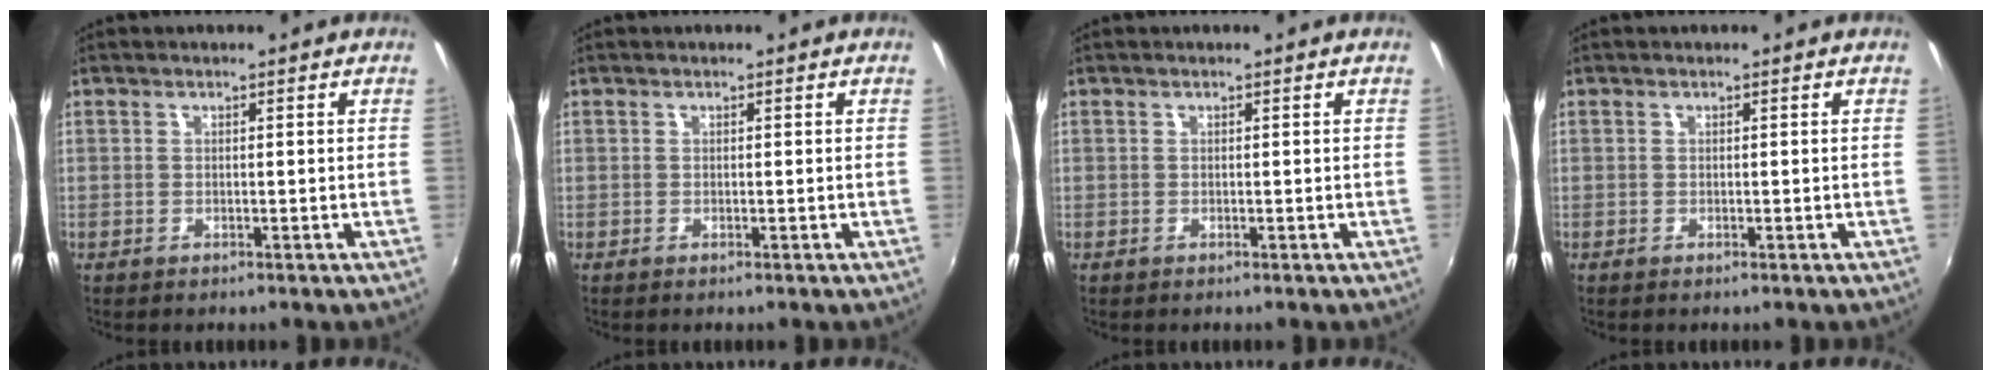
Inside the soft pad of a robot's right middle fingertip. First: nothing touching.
{"total": 0.0}
{"total": 0.0}
{"total": 0.0}